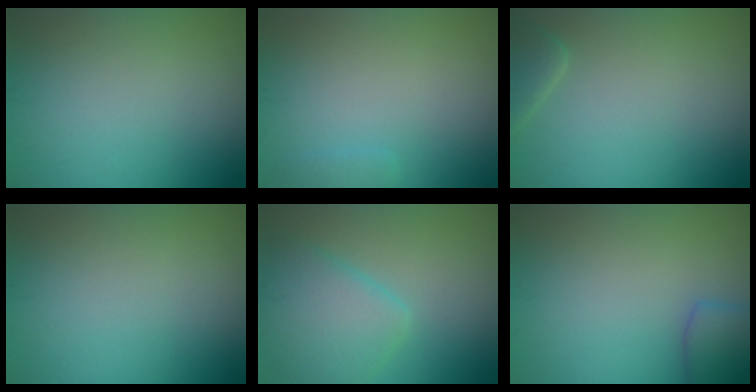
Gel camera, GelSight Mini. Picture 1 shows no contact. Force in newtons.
{"total": 0.7, "press": 0.7, "slide": 0.0}
{"total": 1.6, "press": 1.6, "slide": 0.2}
{"total": 0.0}
{"total": 4.3, "press": 4.3, "slide": 0.2}
{"total": 2.7, "press": 2.6, "slide": 0.2}